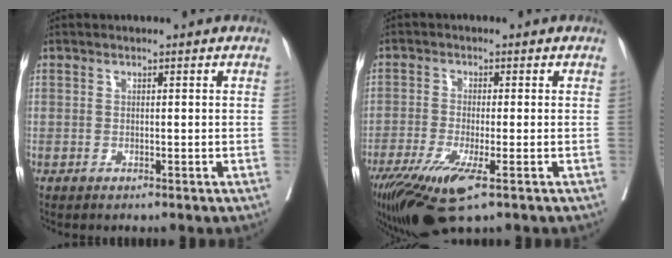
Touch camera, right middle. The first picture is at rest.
{"total": 9.1, "force": [-4.9, 1.5, 7.5], "torque": [-0.132, -0.026, -0.084]}